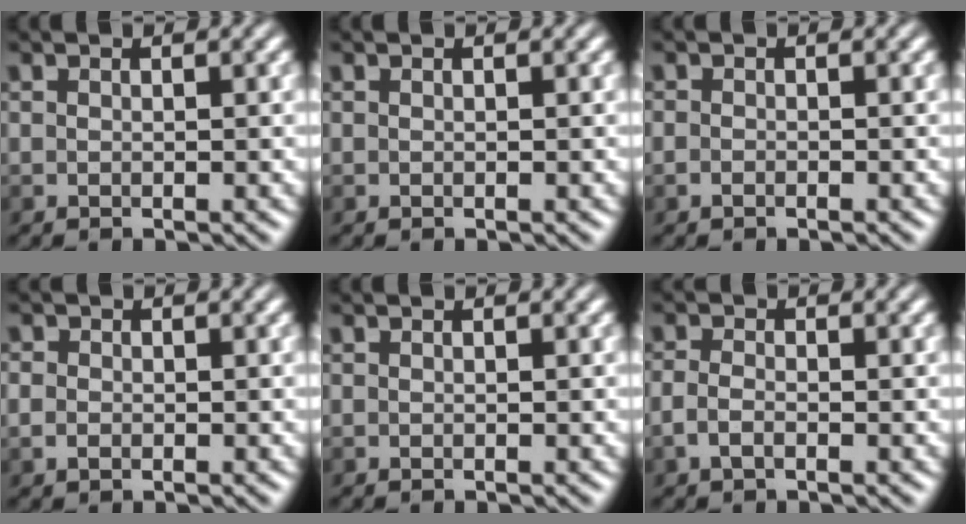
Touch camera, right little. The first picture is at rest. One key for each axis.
{"total": 0.0}
{"total": 0.7, "fx": -0.6, "fy": 0.3, "fz": 0.3, "tx": -0.005, "ty": -0.002, "tz": -0.012}
{"total": 1.2, "fx": -0.4, "fy": 0.9, "fz": 0.7, "tx": -0.014, "ty": -0.001, "tz": -0.010}
{"total": 0.0}
{"total": 1.6, "fx": -0.8, "fy": 0.8, "fz": 1.1, "tx": -0.027, "ty": 0.001, "tz": -0.021}